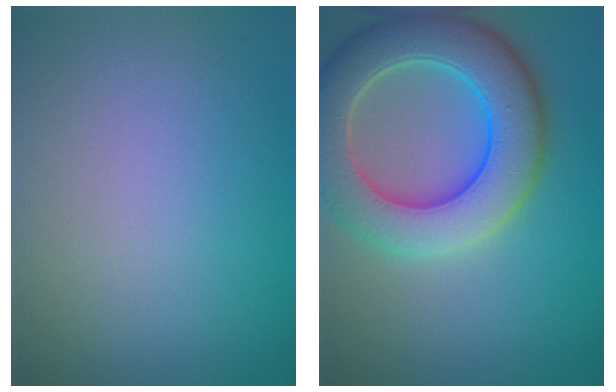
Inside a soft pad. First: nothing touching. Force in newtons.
{"total": 9.3, "press": 9.3, "slide": 0.5}